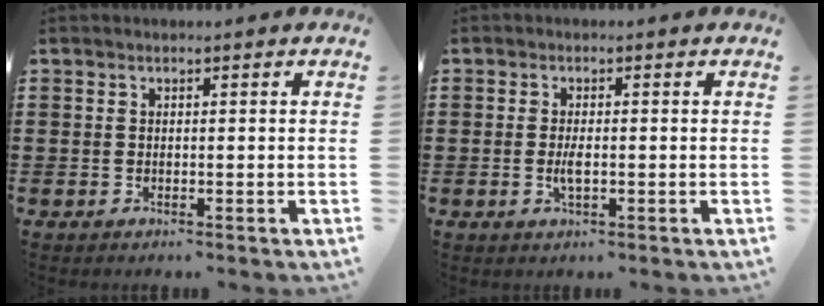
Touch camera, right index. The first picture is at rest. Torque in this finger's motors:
{"motor_torque": [1.16, 0.97, 0.31, 0.07]}